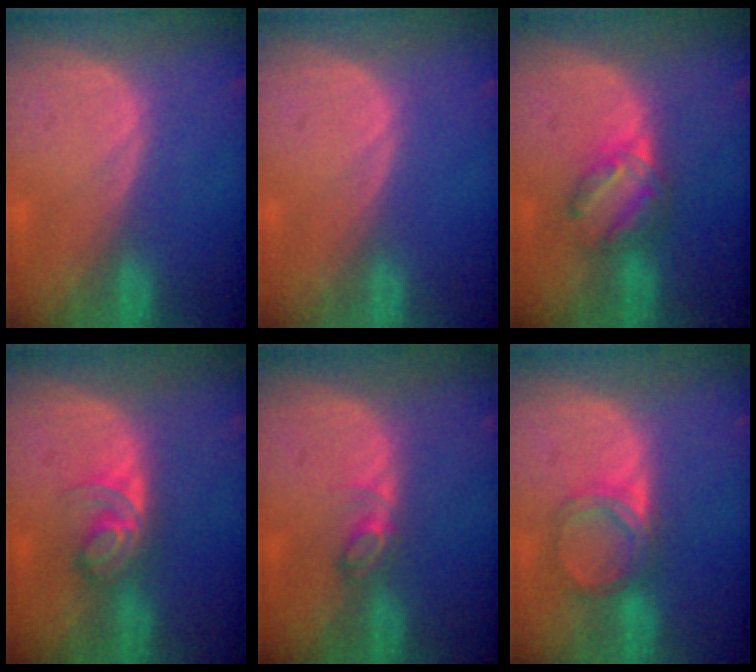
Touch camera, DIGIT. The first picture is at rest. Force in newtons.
{"total": 0.0}
{"total": 6.1, "press": 5.3, "slide": 3.1}
{"total": 5.7, "press": 4.7, "slide": 3.3}
{"total": 2.5, "press": 2.5, "slide": 0.4}
{"total": 4.9, "press": 4.6, "slide": 1.8}